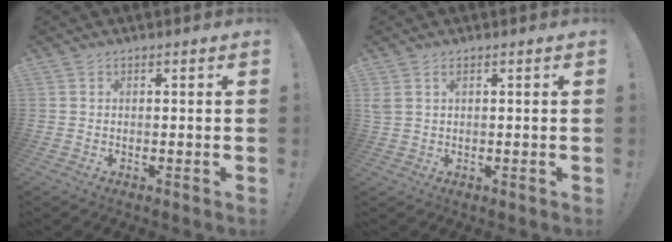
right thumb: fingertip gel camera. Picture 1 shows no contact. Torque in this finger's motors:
{"motor_torque": [0.13, 0.42, 0.20, 0.11, 0.00]}